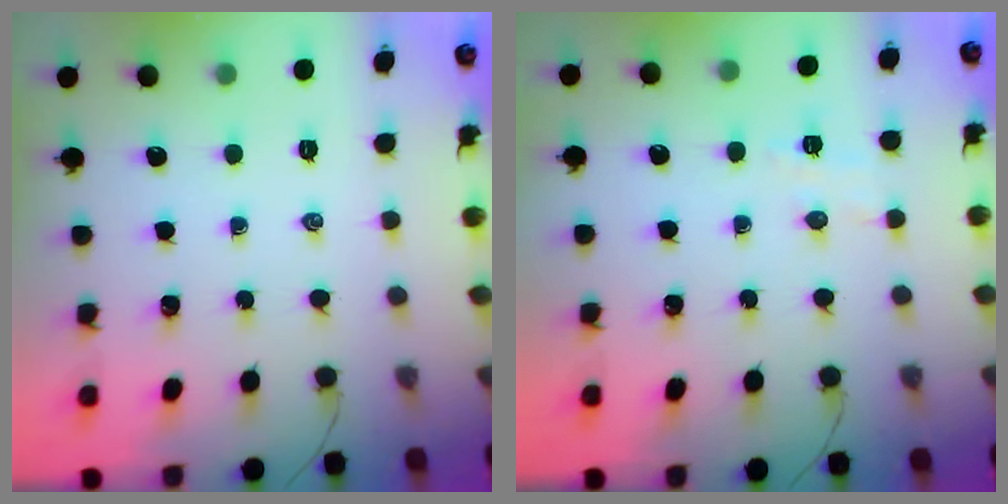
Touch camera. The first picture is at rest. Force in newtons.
{"total": 4.7, "press": 4.5, "slide": 1.3}